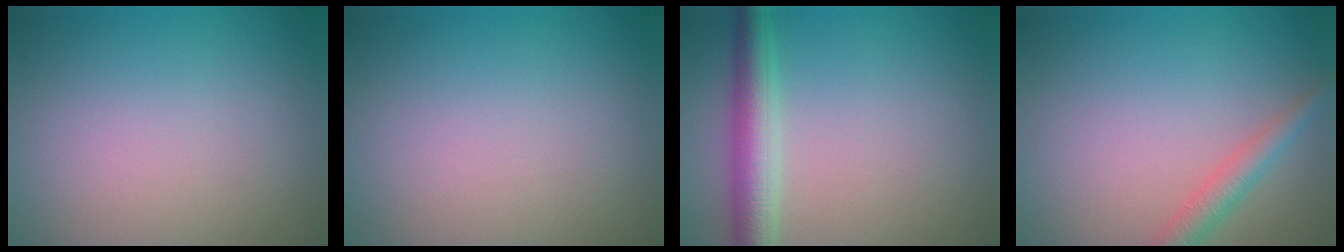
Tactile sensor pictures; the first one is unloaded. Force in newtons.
{"total": 0.0}
{"total": 4.4, "press": 4.4, "slide": 0.1}
{"total": 2.3, "press": 2.3, "slide": 0.1}